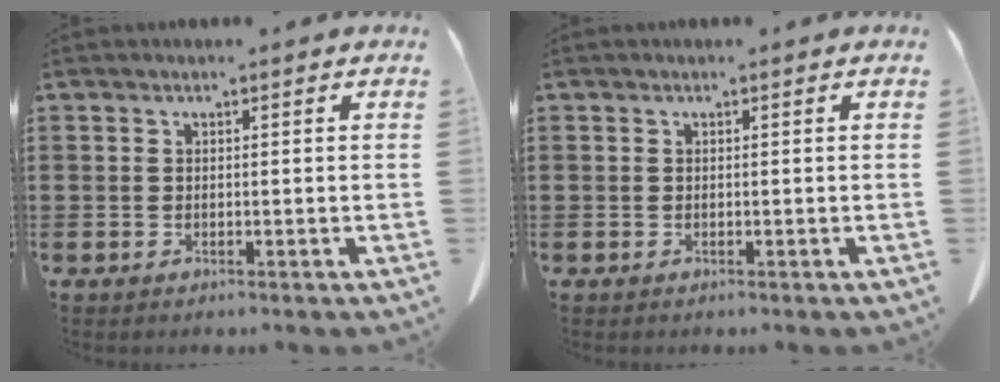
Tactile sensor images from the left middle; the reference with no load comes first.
{"total": 0.0}